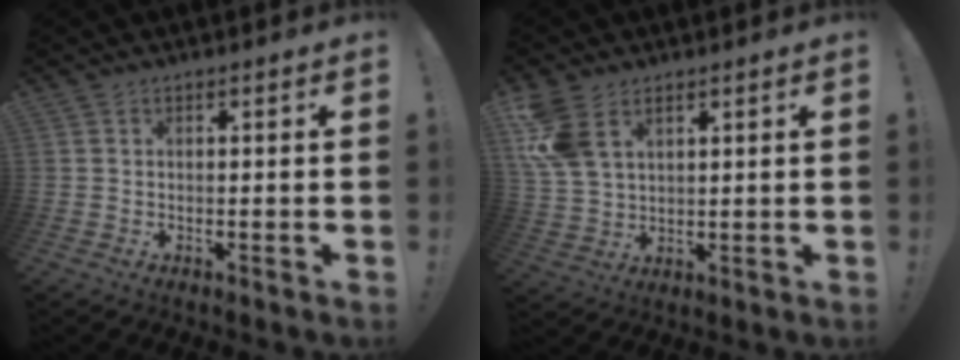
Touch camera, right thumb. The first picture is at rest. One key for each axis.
{"total": 9.3, "fx": 4.6, "fy": 6.0, "fz": 5.4, "tx": -0.110, "ty": -0.012, "tz": 0.093}